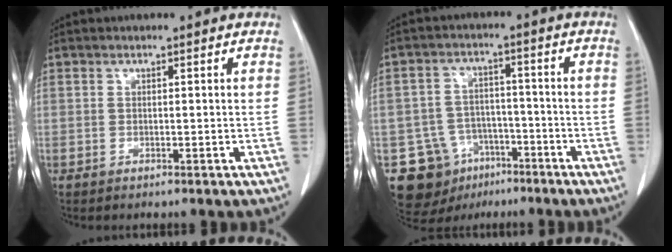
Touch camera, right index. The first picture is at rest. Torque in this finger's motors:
{"motor_torque": [-0.54, -0.31, -0.71, -0.21]}